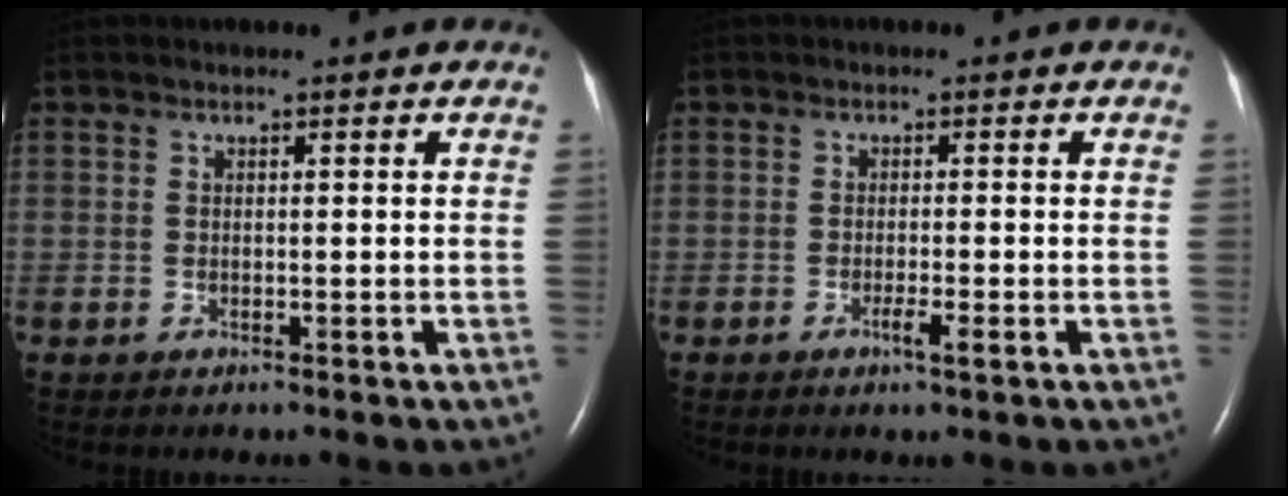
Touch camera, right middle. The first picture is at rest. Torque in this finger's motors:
{"motor_torque": [0.35, -0.25, 0.01, 0.01]}